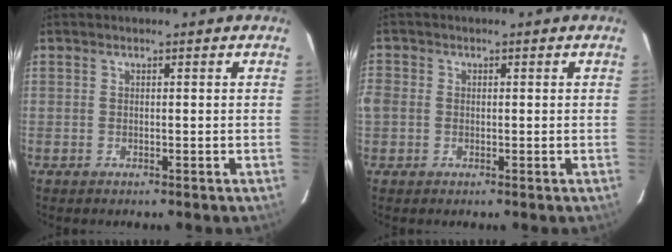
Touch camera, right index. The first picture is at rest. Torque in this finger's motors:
{"motor_torque": [0.43, 0.05, 0.20, 0.04]}